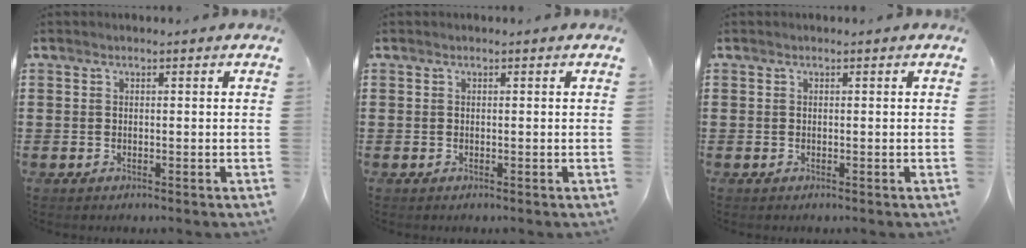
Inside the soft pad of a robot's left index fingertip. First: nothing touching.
{"total": 0.0}
{"total": 0.0}